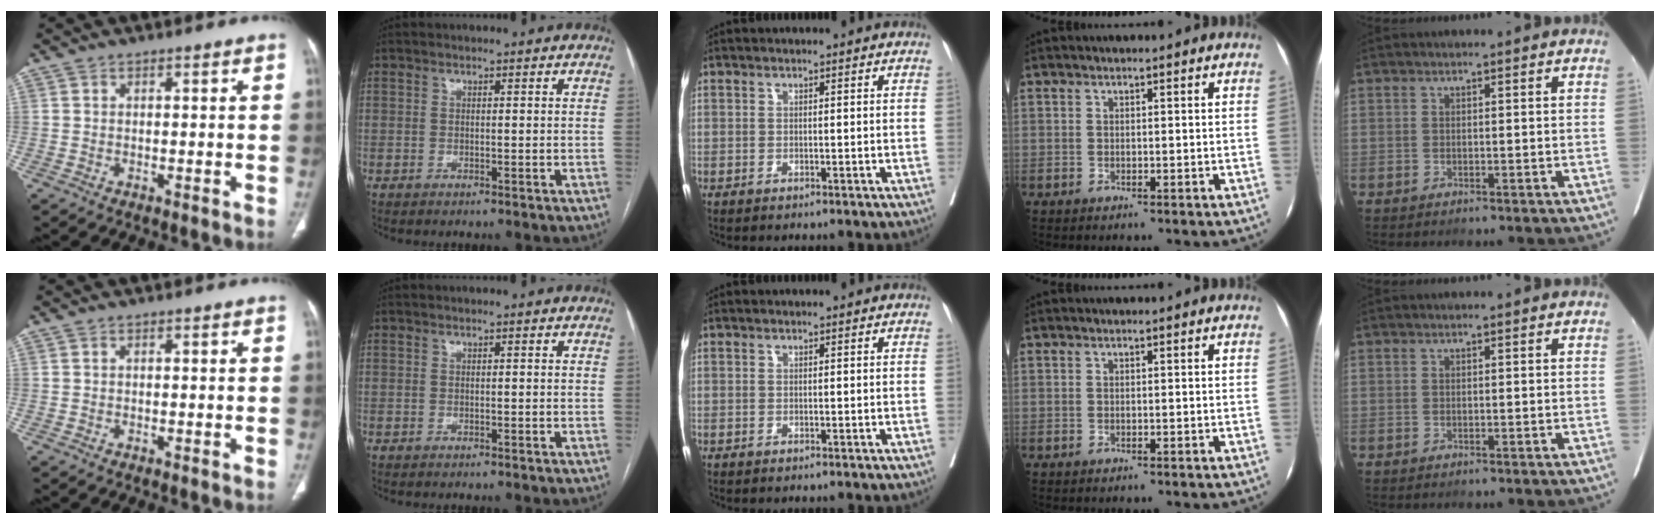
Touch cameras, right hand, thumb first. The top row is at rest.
{}